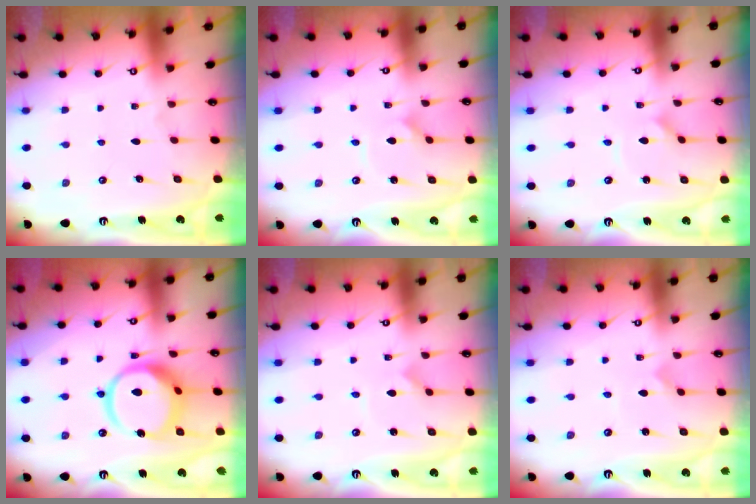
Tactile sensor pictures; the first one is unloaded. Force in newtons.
{"total": 2.9, "press": 2.9, "slide": 0.3}
{"total": 0.8, "press": 0.8, "slide": 0.1}
{"total": 14.0, "press": 13.9, "slide": 1.3}
{"total": 0.0}
{"total": 0.0}